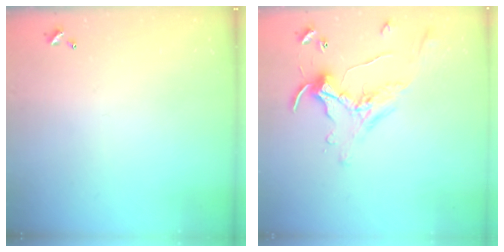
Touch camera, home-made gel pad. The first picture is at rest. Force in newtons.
{"total": 0.7, "press": 0.5, "slide": 0.4}